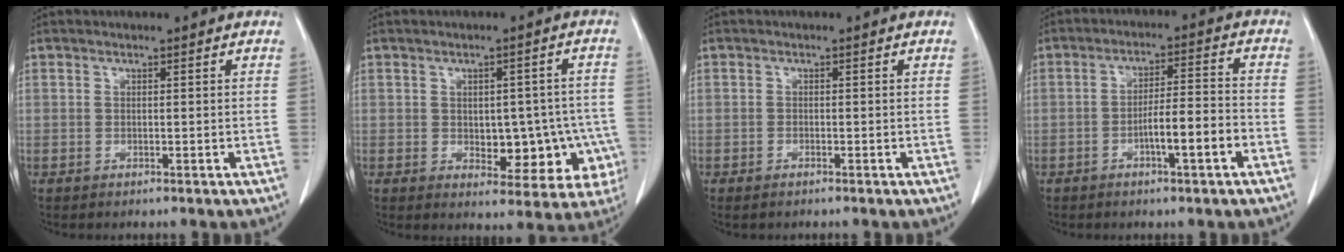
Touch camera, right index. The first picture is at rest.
{"total": 10.3, "force": [-2.3, 6.0, 8.0], "torque": [-0.078, 0.019, -0.016]}
{"total": 1.0, "force": [-0.8, 0.3, 0.5], "torque": [-0.011, -0.002, -0.010]}
{"total": 7.0, "force": [-3.0, 0.5, 6.3], "torque": [-0.108, 0.013, -0.048]}